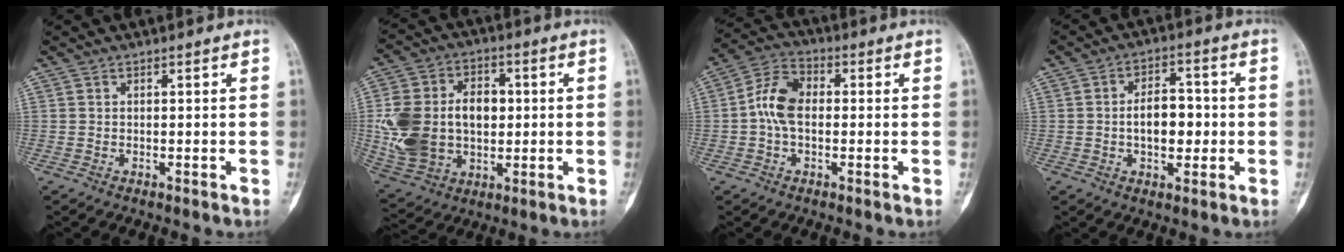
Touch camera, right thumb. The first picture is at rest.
{"total": 19.4, "force": [0.5, 13.8, 13.6], "torque": [-0.252, 0.015, 0.025]}
{"total": 8.3, "force": [-0.2, 5.4, 6.3], "torque": [-0.118, 0.026, -0.014]}
{"total": 8.4, "force": [-0.5, 5.1, 6.7], "torque": [-0.082, 0.015, -0.010]}